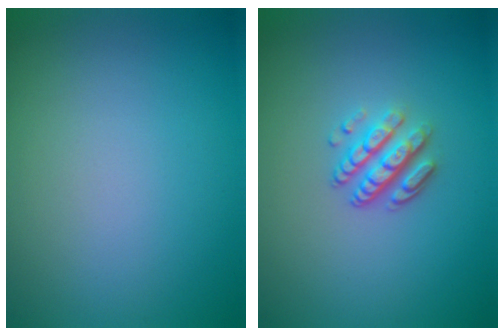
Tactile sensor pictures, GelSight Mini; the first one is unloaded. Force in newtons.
{"total": 3.4, "press": 2.4, "slide": 2.4}